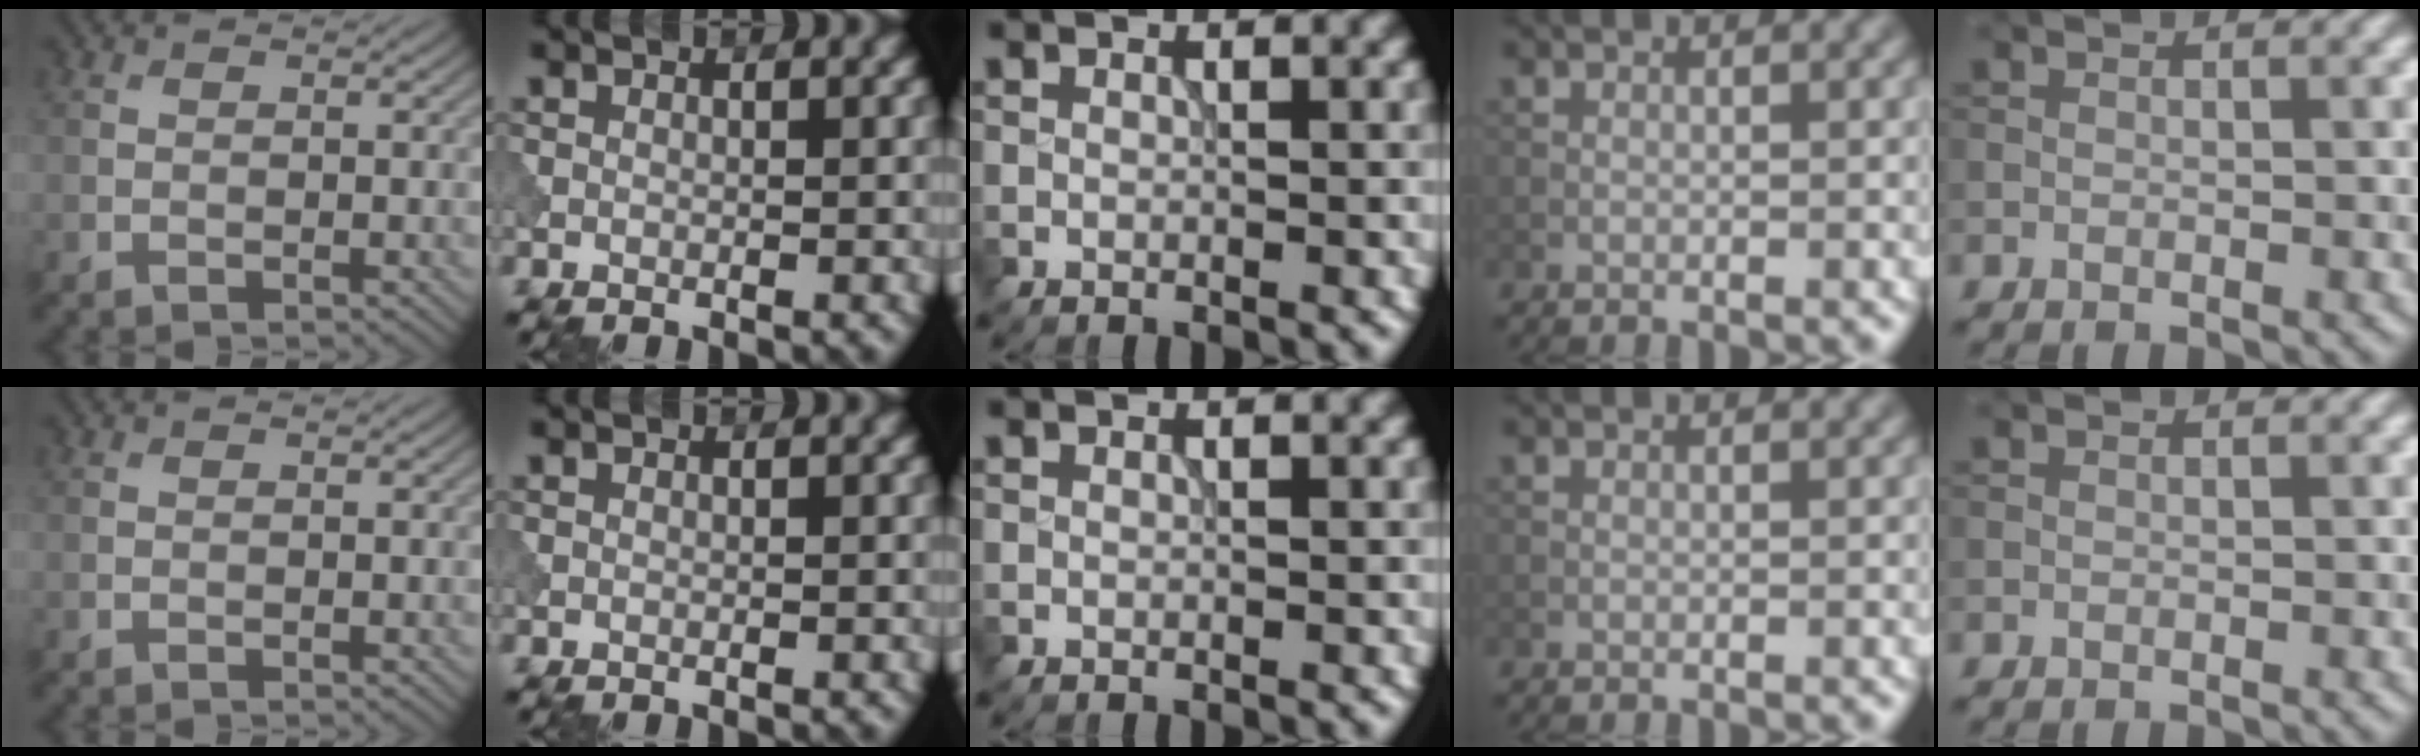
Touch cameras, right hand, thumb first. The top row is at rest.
{}